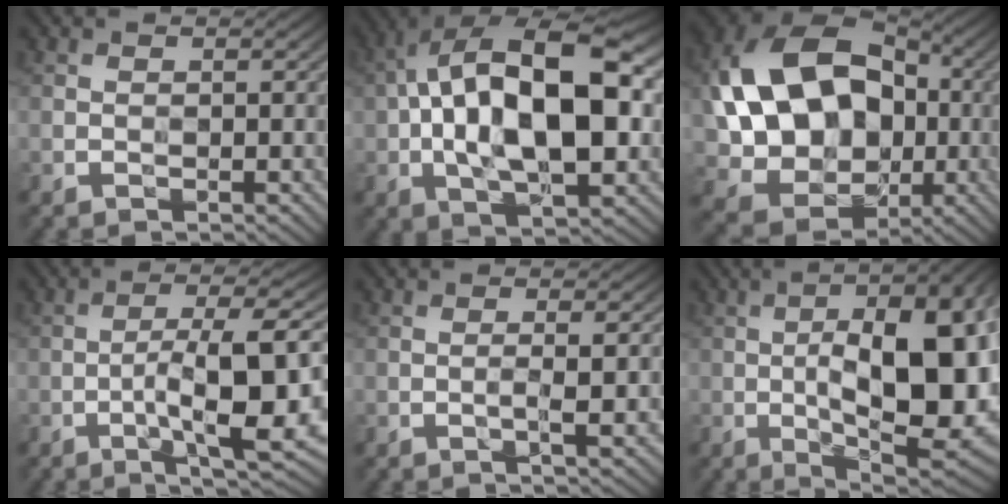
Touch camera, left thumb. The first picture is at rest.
{"total": 17.2, "force": [0.7, 8.7, 14.8], "torque": [-0.257, 0.025, -0.001]}
{"total": 18.0, "force": [1.0, 13.6, 11.6], "torque": [-0.243, -0.012, 0.030]}
{"total": 12.1, "force": [-3.0, 2.8, 11.4], "torque": [-0.180, 0.010, -0.046]}
{"total": 3.7, "force": [-0.5, 0.5, 3.6], "torque": [-0.057, 0.005, -0.014]}
{"total": 18.5, "force": [-0.3, 7.0, 17.1], "torque": [-0.239, 0.012, -0.014]}